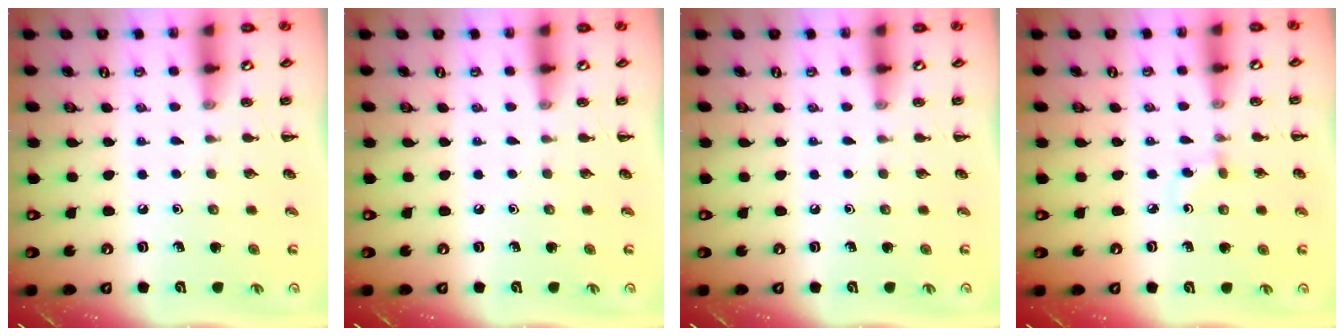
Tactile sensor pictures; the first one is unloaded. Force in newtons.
{"total": 0.0}
{"total": 0.0}
{"total": 2.7, "press": 2.4, "slide": 1.1}